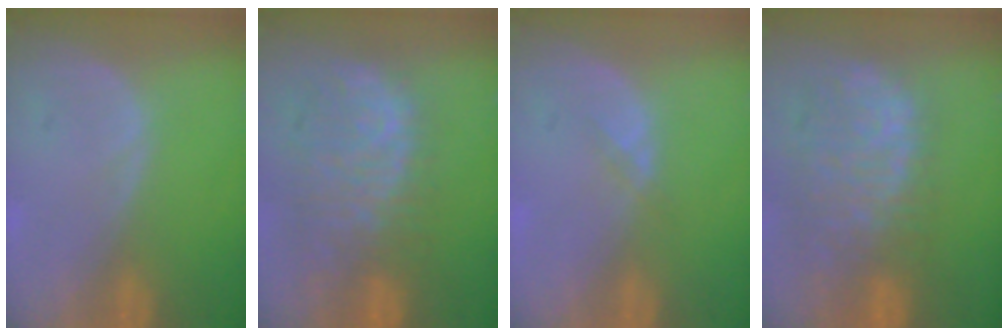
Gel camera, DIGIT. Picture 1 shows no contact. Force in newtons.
{"total": 11.0, "press": 9.6, "slide": 5.5}
{"total": 1.3, "press": 0.9, "slide": 0.9}
{"total": 11.7, "press": 9.8, "slide": 6.4}